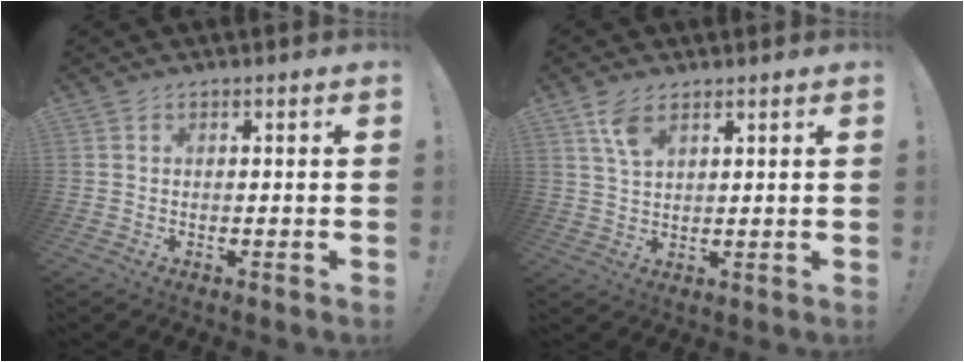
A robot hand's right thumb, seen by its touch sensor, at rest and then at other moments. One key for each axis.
{"total": 5.8, "fx": 3.6, "fy": 2.6, "fz": 3.8, "tx": -0.073, "ty": -0.012, "tz": 0.067}